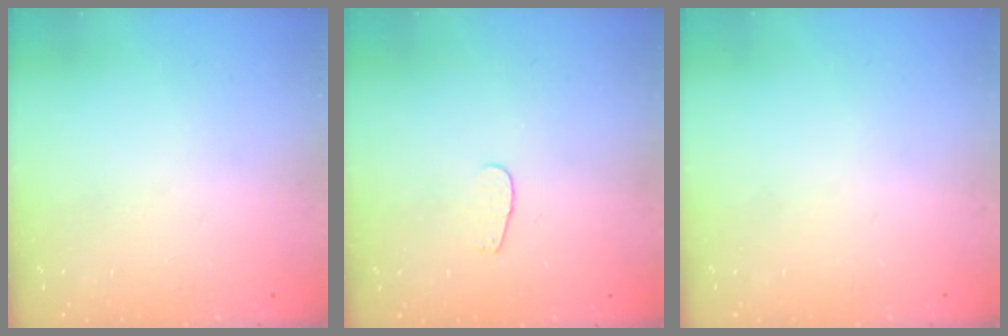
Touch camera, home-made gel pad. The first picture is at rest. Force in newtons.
{"total": 2.6, "press": 2.5, "slide": 0.3}
{"total": 0.0}